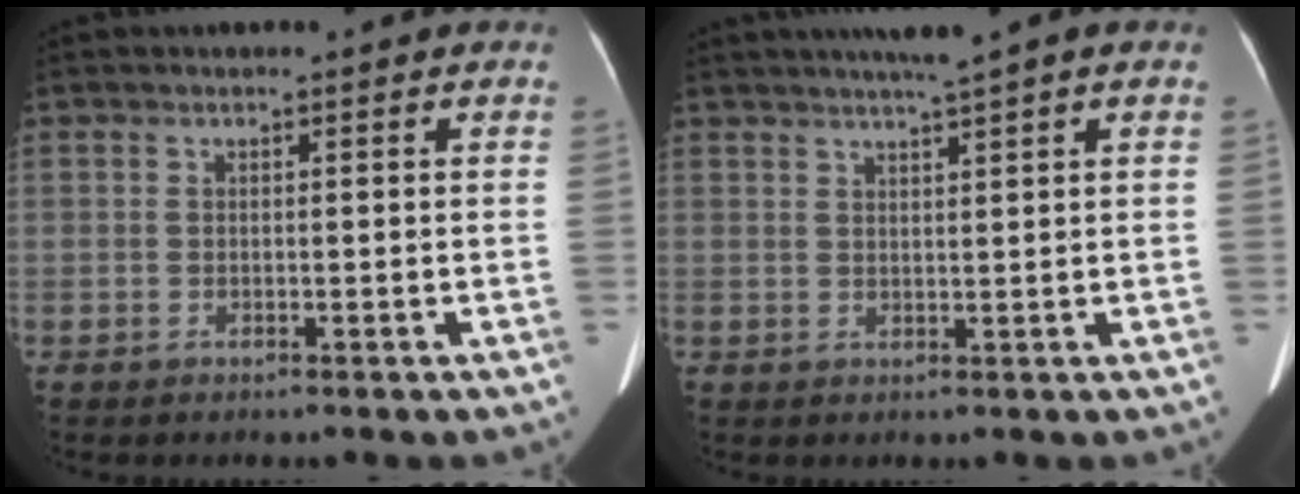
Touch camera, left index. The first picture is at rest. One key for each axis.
{"total": 5.1, "fx": 3.7, "fy": -0.5, "fz": 3.4, "tx": -0.055, "ty": 0.018, "tz": 0.061}